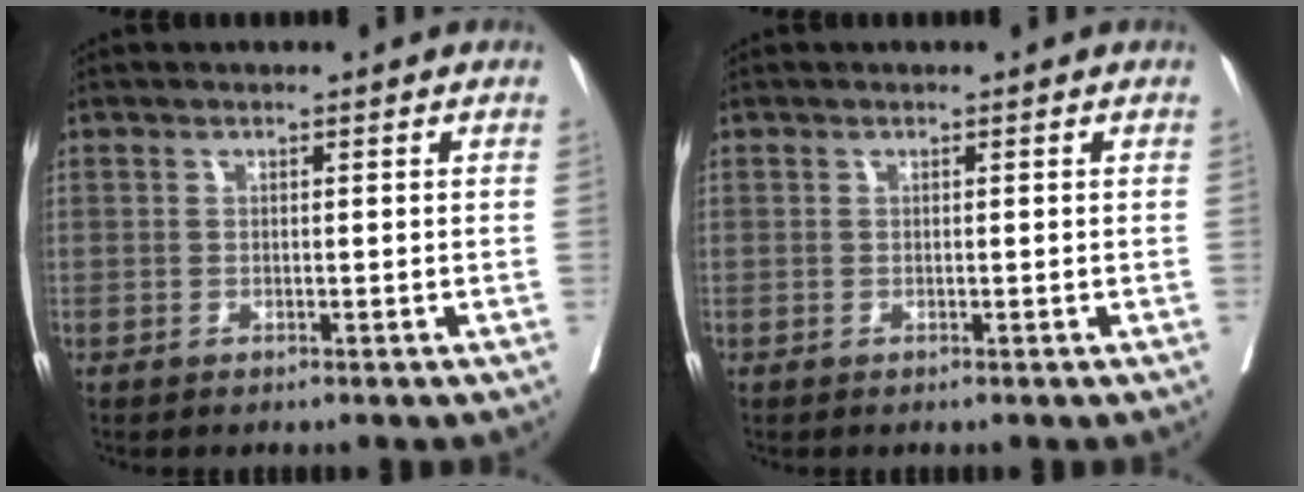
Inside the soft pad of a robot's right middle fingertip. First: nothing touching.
{"total": 0.0}